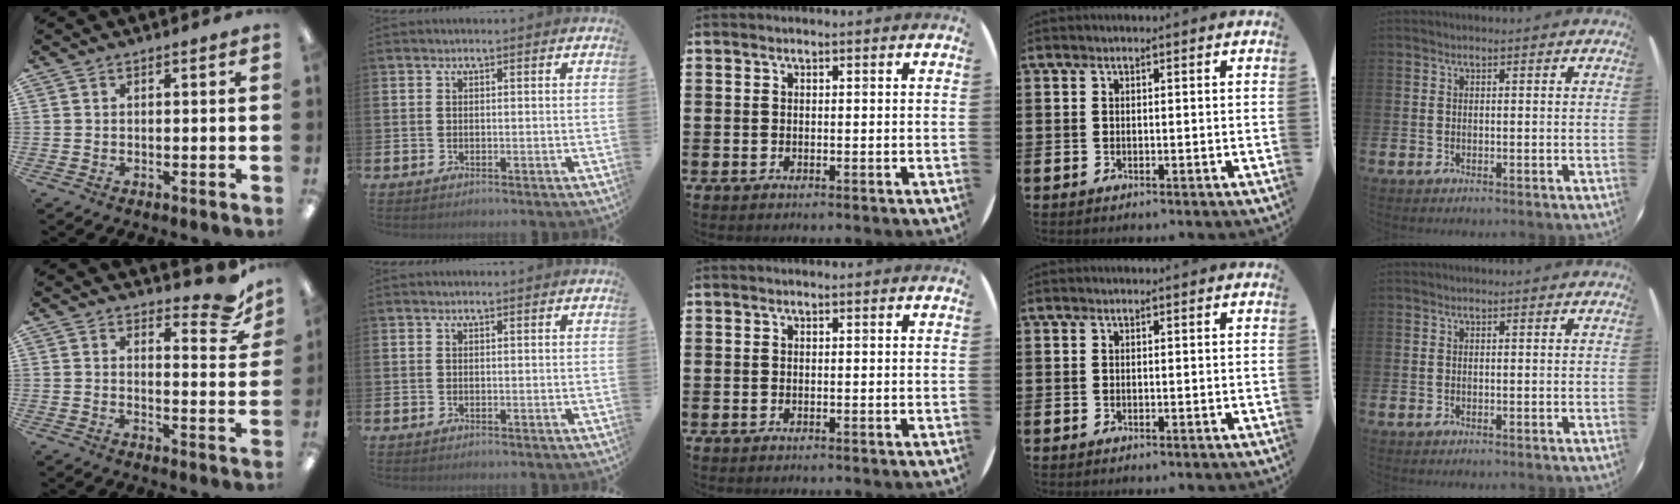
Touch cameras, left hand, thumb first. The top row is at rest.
{"thumb": {"total": 9.0, "force": [6.9, 3.2, 4.7], "torque": [-0.047, -0.047, 0.117]}}